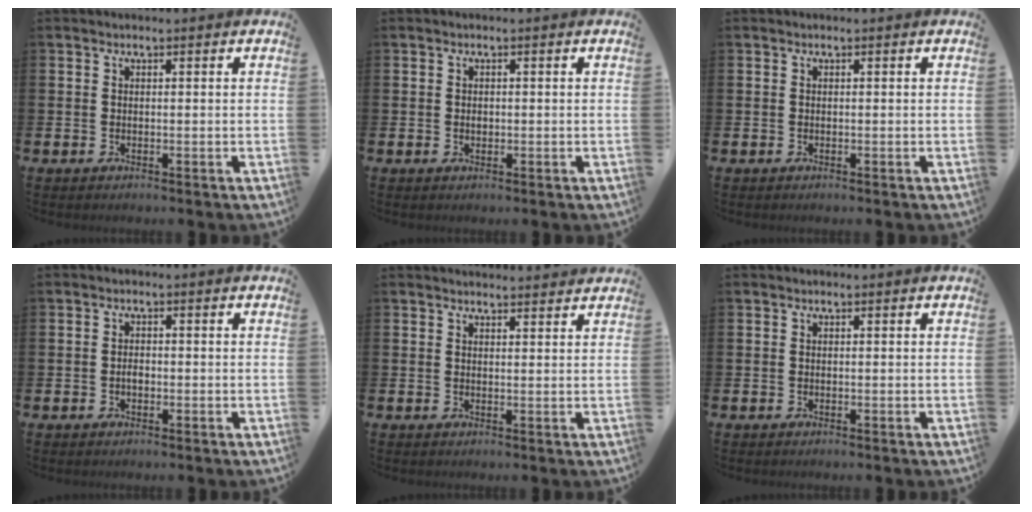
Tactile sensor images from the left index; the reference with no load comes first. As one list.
[{"total": 0.9, "force": [0.0, 0.7, 0.5], "torque": [0.000, 0.003, -0.004]}, {"total": 0.0}, {"total": 1.3, "force": [-0.3, 0.8, 0.9], "torque": [-0.015, 0.003, -0.007]}, {"total": 2.0, "force": [2.0, 0.1, -0.1], "torque": [0.010, -0.014, 0.035]}, {"total": 0.0}]